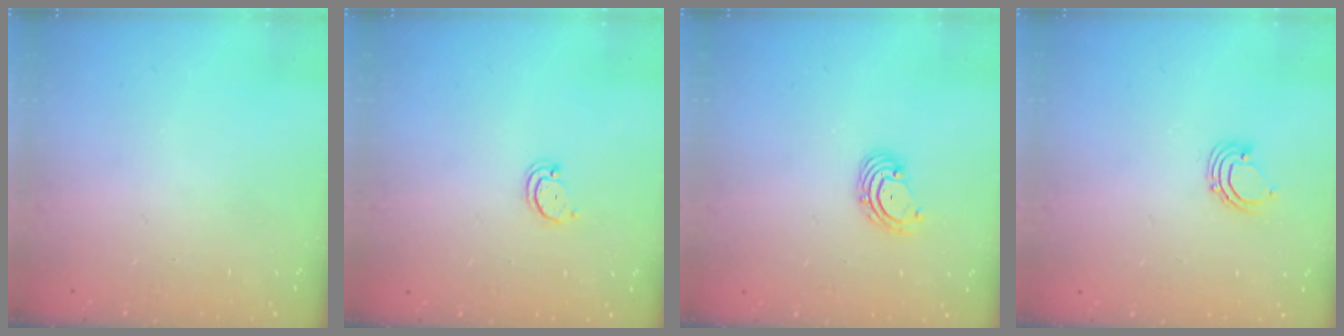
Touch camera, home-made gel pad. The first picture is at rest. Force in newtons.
{"total": 2.2, "press": 2.2, "slide": 0.4}
{"total": 3.4, "press": 3.3, "slide": 0.5}
{"total": 2.9, "press": 2.9, "slide": 0.2}